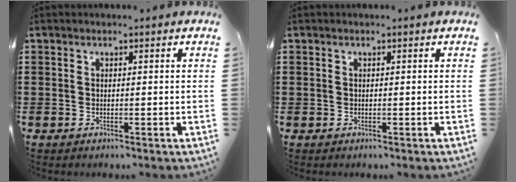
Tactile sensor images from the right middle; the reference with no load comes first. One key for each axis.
{"total": 0.0}